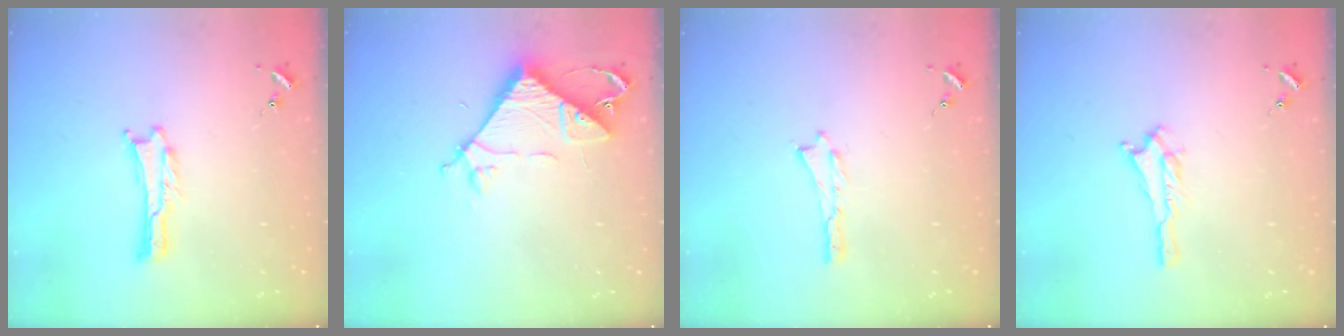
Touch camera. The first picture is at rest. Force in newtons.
{"total": 8.0, "press": 8.0, "slide": 0.7}
{"total": 0.0}
{"total": 1.5, "press": 1.4, "slide": 0.2}